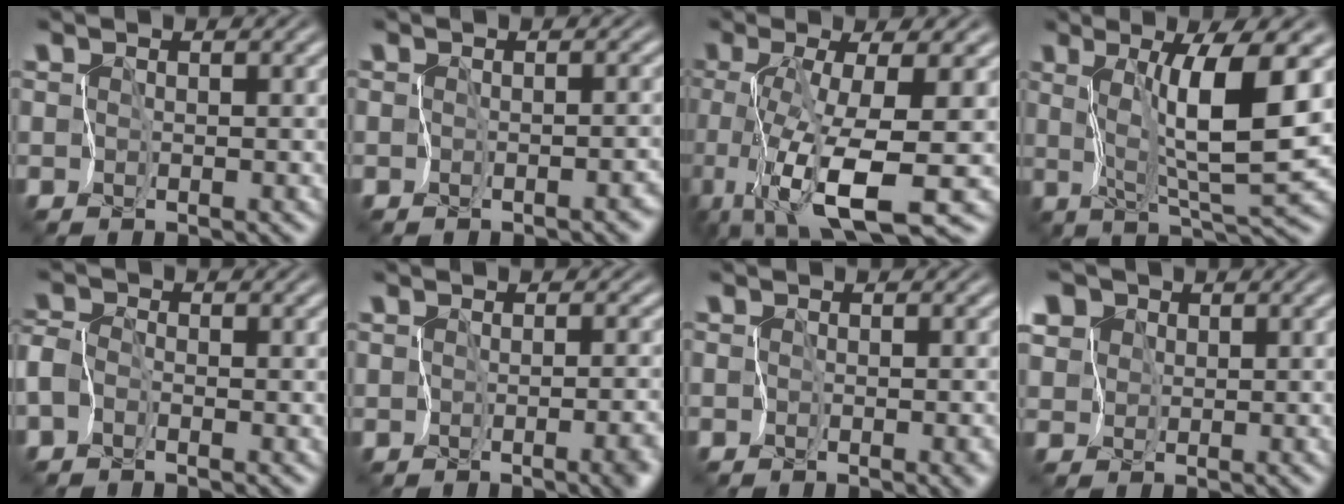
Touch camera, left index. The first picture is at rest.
{"total": 1.7, "force": [-1.2, 0.9, 0.7], "torque": [0.014, -0.003, -0.011]}
{"total": 9.0, "force": [-2.9, 1.6, 8.3], "torque": [-0.153, -0.015, -0.048]}
{"total": 5.8, "force": [1.6, 0.3, 5.5], "torque": [-0.101, -0.013, 0.035]}
{"total": 2.3, "force": [-1.4, 1.4, 1.1], "torque": [-0.024, 0.000, -0.036]}
{"total": 2.7, "force": [-1.6, 1.0, 2.0], "torque": [-0.006, -0.007, -0.013]}
{"total": 2.1, "force": [-1.0, 1.1, 1.4], "torque": [-0.002, -0.007, -0.009]}
{"total": 8.9, "force": [4.9, 6.4, 3.8], "torque": [-0.092, 0.028, 0.060]}